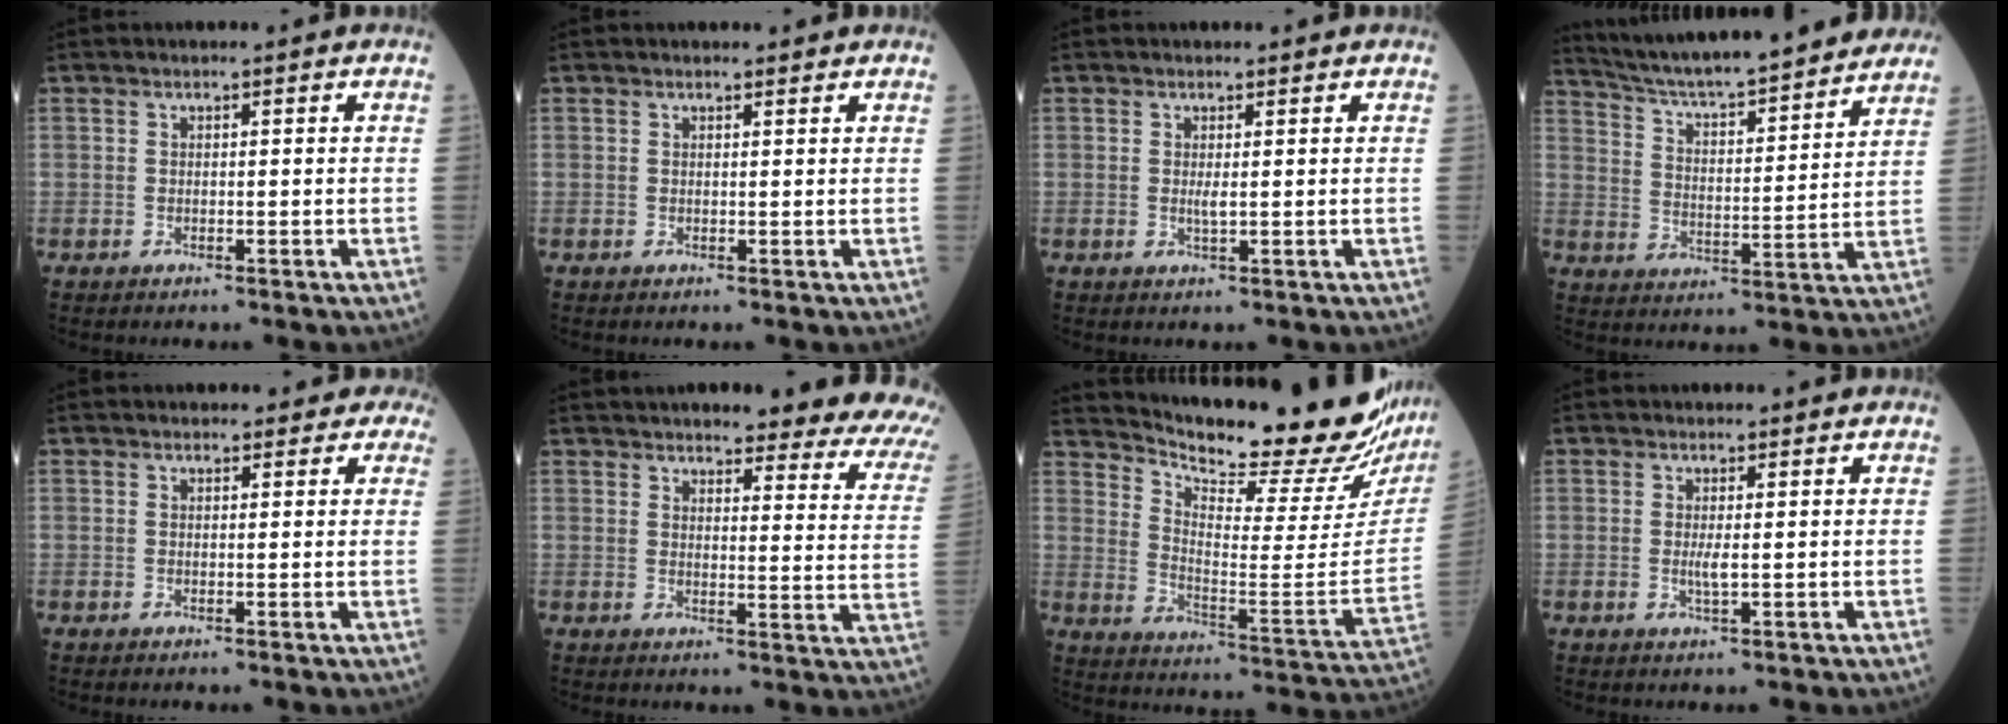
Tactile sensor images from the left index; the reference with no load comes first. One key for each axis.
{"total": 1.2, "fx": 1.0, "fy": 0.4, "fz": 0.3, "tx": -0.009, "ty": 0.000, "tz": 0.010}
{"total": 1.0, "fx": 0.0, "fy": 0.2, "fz": 1.0, "tx": -0.026, "ty": -0.007, "tz": -0.001}
{"total": 22.6, "fx": 20.2, "fy": 2.2, "fz": 9.8, "tx": -0.160, "ty": 0.000, "tz": 0.289}
{"total": 3.8, "fx": 3.2, "fy": 2.0, "fz": 0.4, "tx": 0.020, "ty": -0.014, "tz": 0.011}
{"total": 19.6, "fx": 17.5, "fy": 2.8, "fz": 8.4, "tx": -0.083, "ty": -0.064, "tz": 0.178}
{"total": 25.6, "fx": 23.6, "fy": 3.6, "fz": 9.3, "tx": -0.157, "ty": -0.108, "tz": 0.305}
{"total": 1.5, "fx": -0.3, "fy": 0.2, "fz": 1.5, "tx": -0.036, "ty": -0.007, "tz": -0.004}